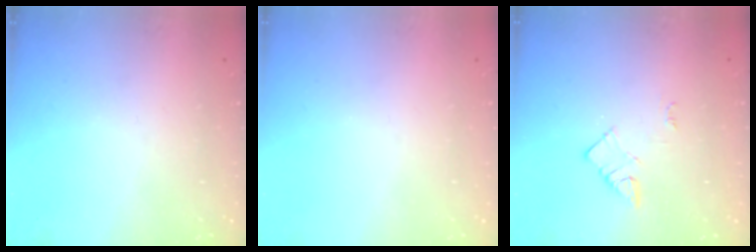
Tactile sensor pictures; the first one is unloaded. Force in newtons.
{"total": 0.0}
{"total": 3.0, "press": 3.0, "slide": 0.4}